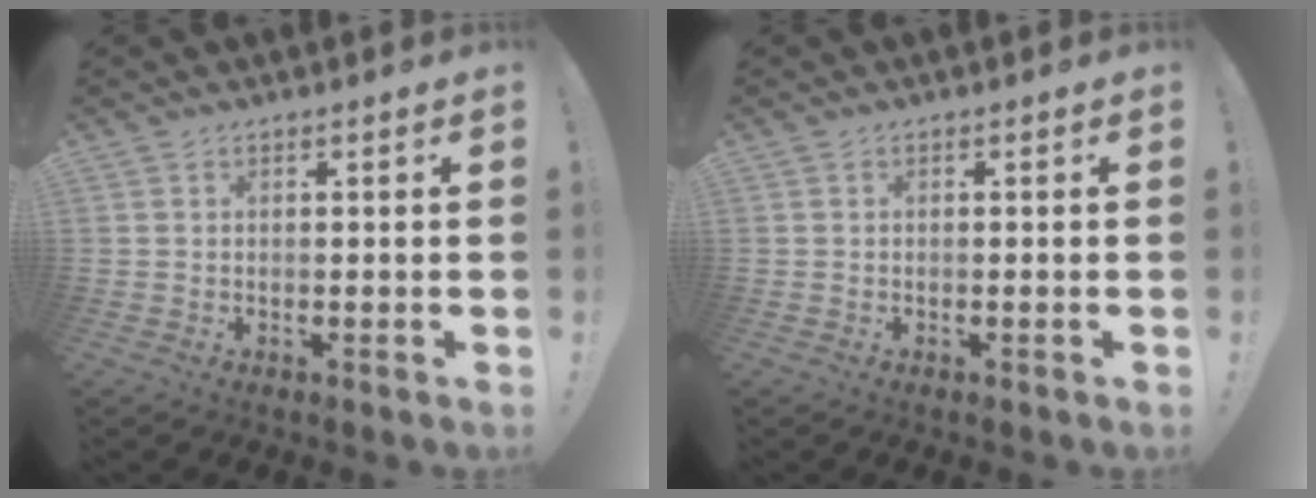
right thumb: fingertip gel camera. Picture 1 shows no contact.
{"total": 0.5, "force": [-0.5, 0.0, 0.3], "torque": [-0.008, 0.000, -0.007]}